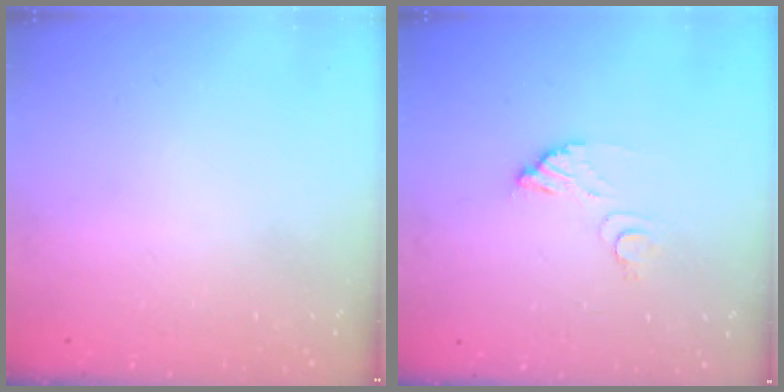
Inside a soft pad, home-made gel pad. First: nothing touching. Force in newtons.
{"total": 5.4, "press": 5.4, "slide": 0.1}